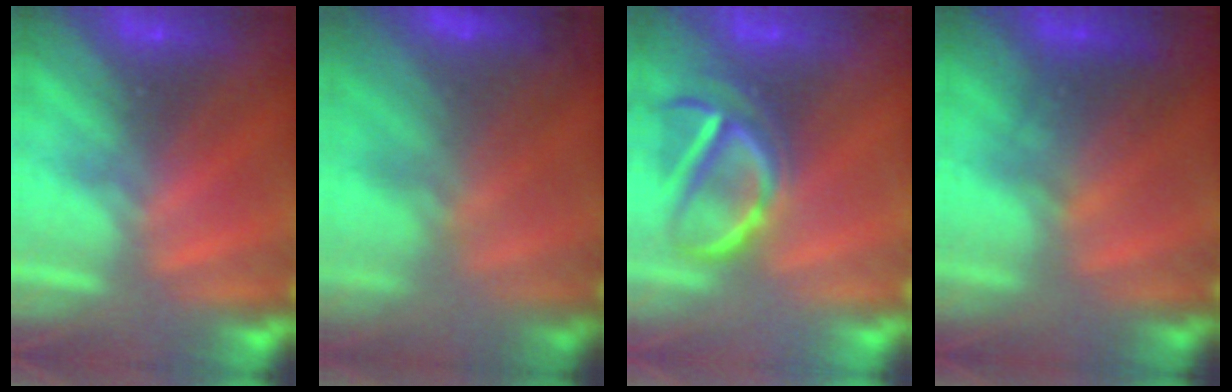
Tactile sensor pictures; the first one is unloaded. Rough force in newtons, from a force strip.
{"total": 11.0}
{"total": 3.8}
{"total": 2.4}